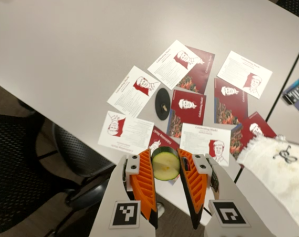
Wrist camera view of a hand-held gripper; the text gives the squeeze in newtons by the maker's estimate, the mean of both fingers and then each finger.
{"total": 10.6, "left": 10.3, "right": 10.9}